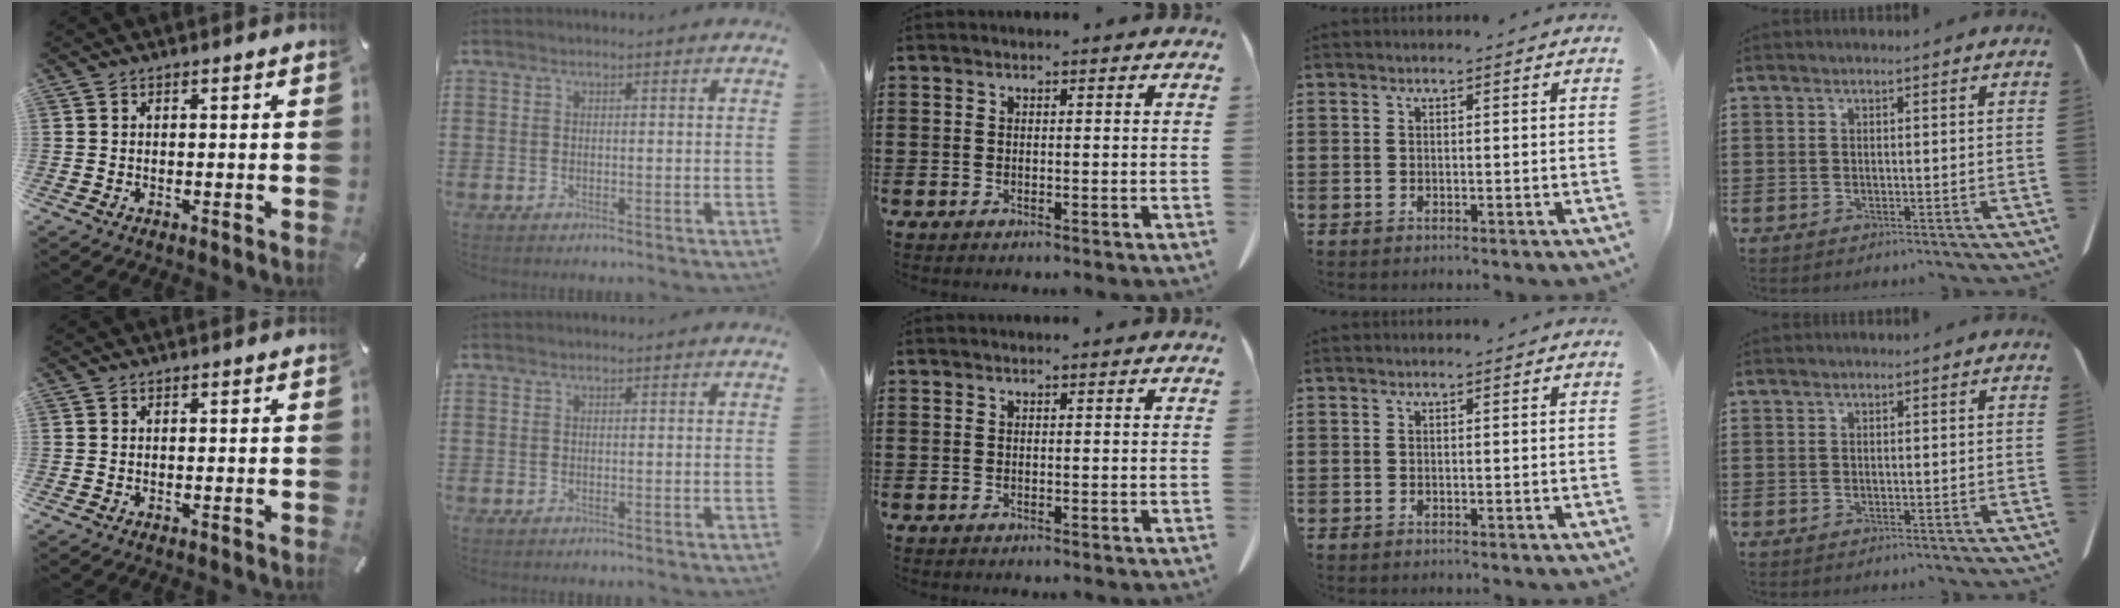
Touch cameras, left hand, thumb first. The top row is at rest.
{}